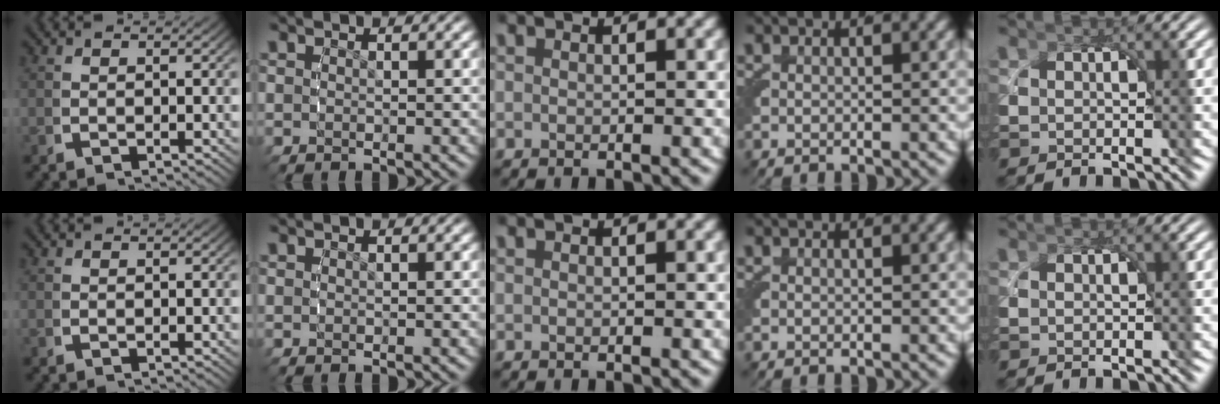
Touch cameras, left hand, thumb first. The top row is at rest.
{}